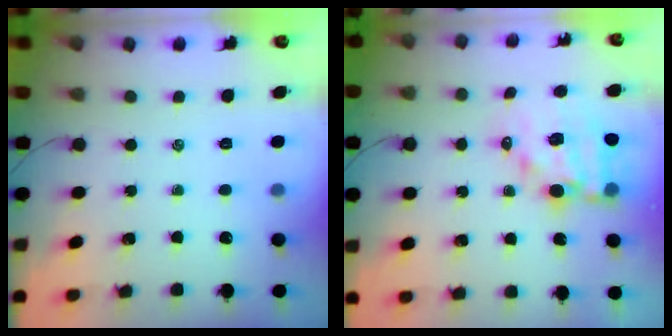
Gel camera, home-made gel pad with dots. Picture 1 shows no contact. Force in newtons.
{"total": 13.1, "press": 12.6, "slide": 3.4}